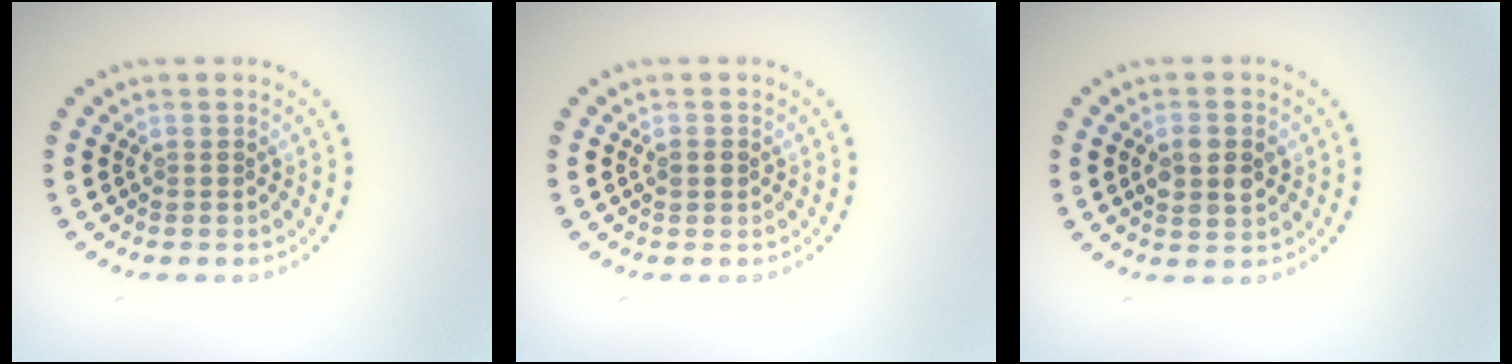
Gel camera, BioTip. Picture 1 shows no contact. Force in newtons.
{"total": 0.9, "press": 0.9, "slide": 0.0}
{"total": 3.0, "press": 3.0, "slide": 0.1}